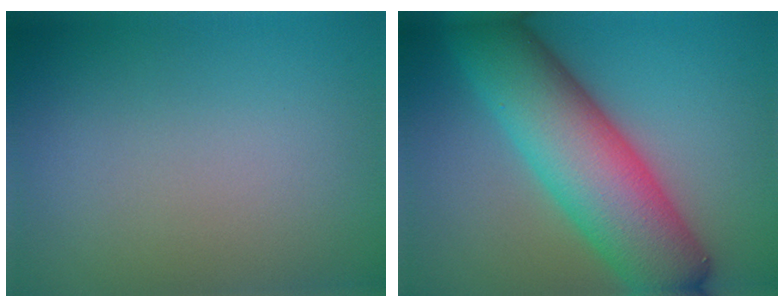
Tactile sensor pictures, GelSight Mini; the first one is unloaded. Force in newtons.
{"total": 11.1, "press": 11.1, "slide": 0.3}